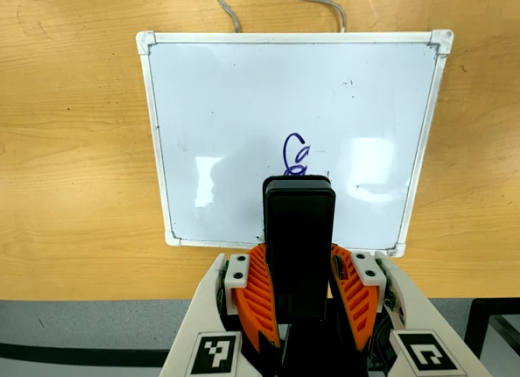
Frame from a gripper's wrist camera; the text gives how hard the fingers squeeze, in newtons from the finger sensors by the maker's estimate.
{"total": 9.4, "left": 7.7, "right": 11.1}